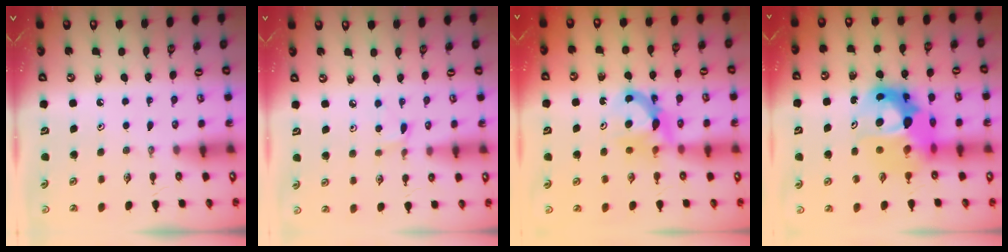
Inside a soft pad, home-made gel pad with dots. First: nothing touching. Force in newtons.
{"total": 3.0, "press": 2.9, "slide": 0.4}
{"total": 7.3, "press": 7.3, "slide": 0.3}
{"total": 17.0, "press": 16.9, "slide": 1.4}